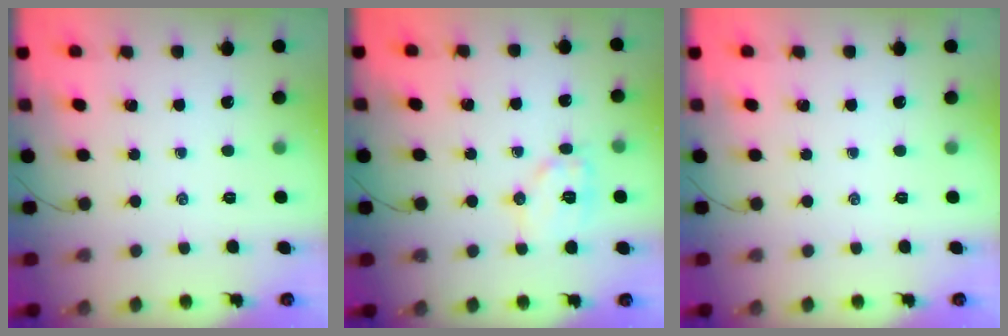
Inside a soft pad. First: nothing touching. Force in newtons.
{"total": 9.5, "press": 9.5, "slide": 0.3}
{"total": 0.0}